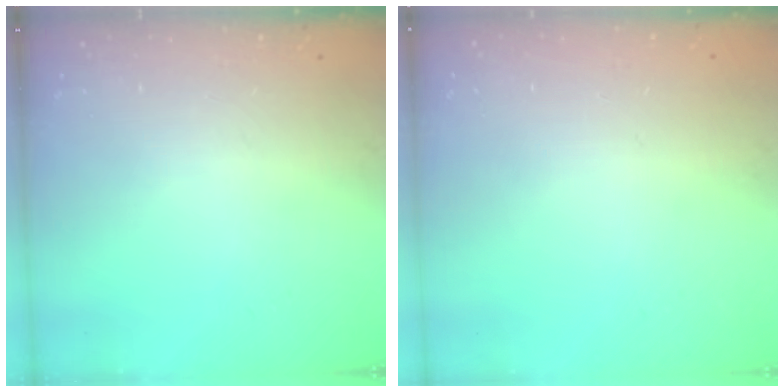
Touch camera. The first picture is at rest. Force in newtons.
{"total": 0.0}